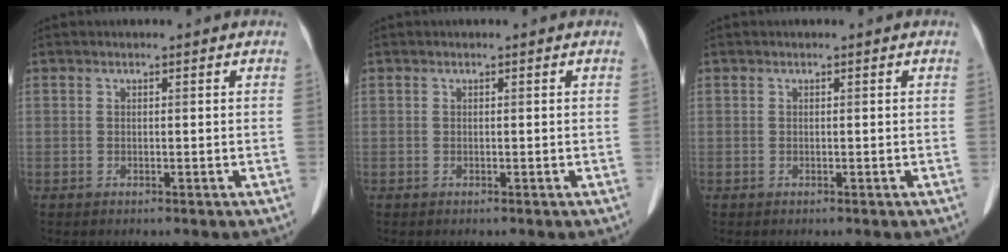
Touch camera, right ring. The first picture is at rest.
{"total": 0.0}
{"total": 0.0}